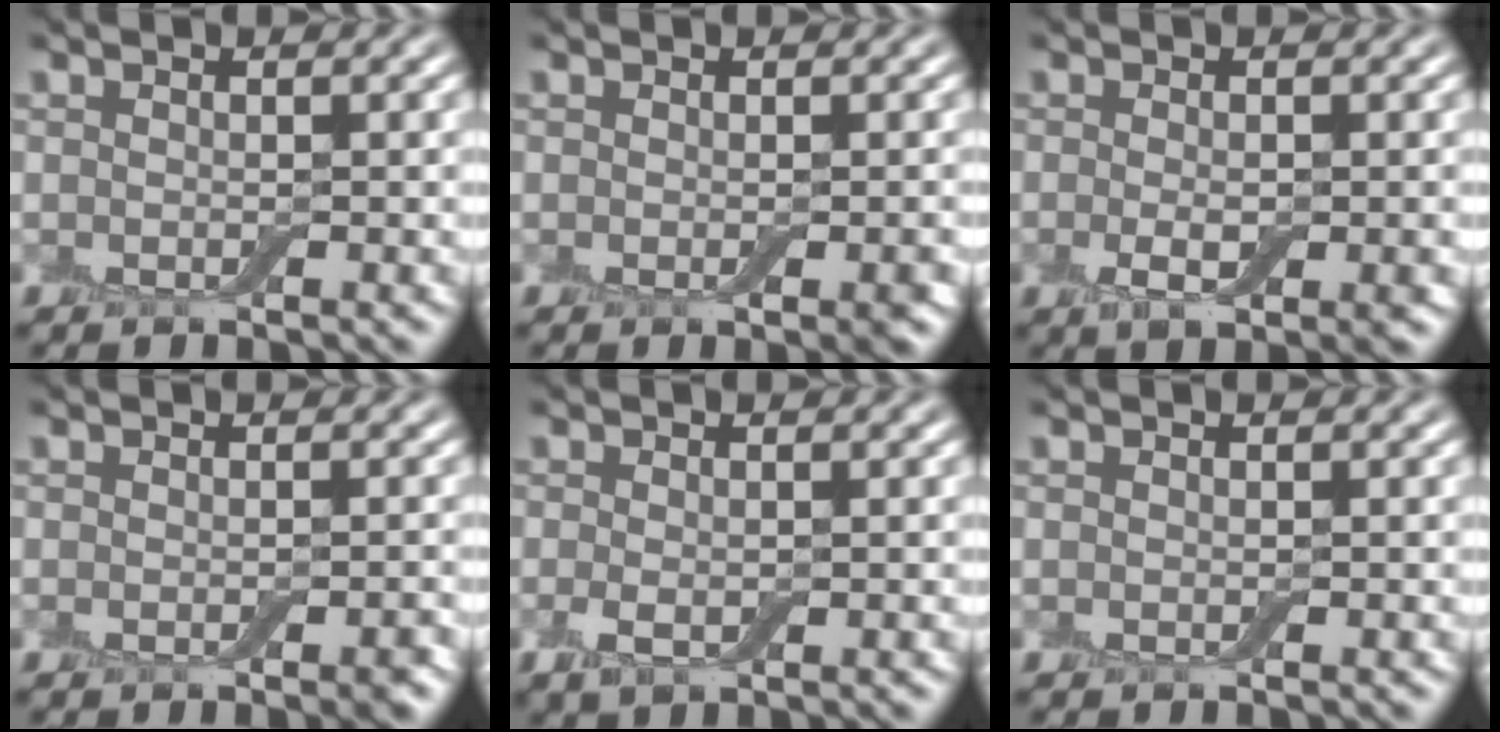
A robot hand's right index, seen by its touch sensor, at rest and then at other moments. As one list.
[{"total": 1.2, "force": [-0.2, 0.2, 1.2], "torque": [-0.014, -0.004, -0.003]}, {"total": 3.0, "force": [-0.7, 1.3, 2.6], "torque": [-0.044, -0.010, -0.011]}, {"total": 1.3, "force": [-0.5, 0.2, 1.1], "torque": [-0.013, -0.003, -0.007]}, {"total": 1.8, "force": [-0.3, 1.0, 1.5], "torque": [-0.036, -0.008, -0.005]}, {"total": 0.0}]